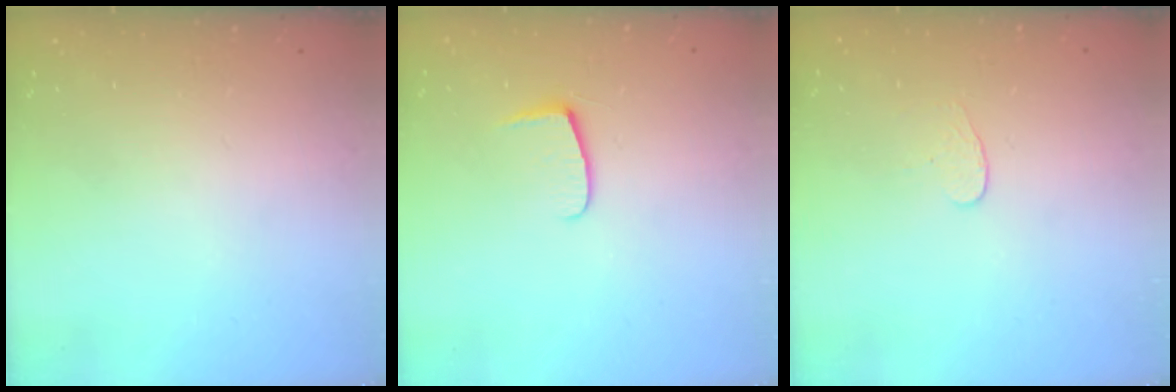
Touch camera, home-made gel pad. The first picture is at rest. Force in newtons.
{"total": 6.5, "press": 6.5, "slide": 0.8}
{"total": 3.4, "press": 3.4, "slide": 0.3}